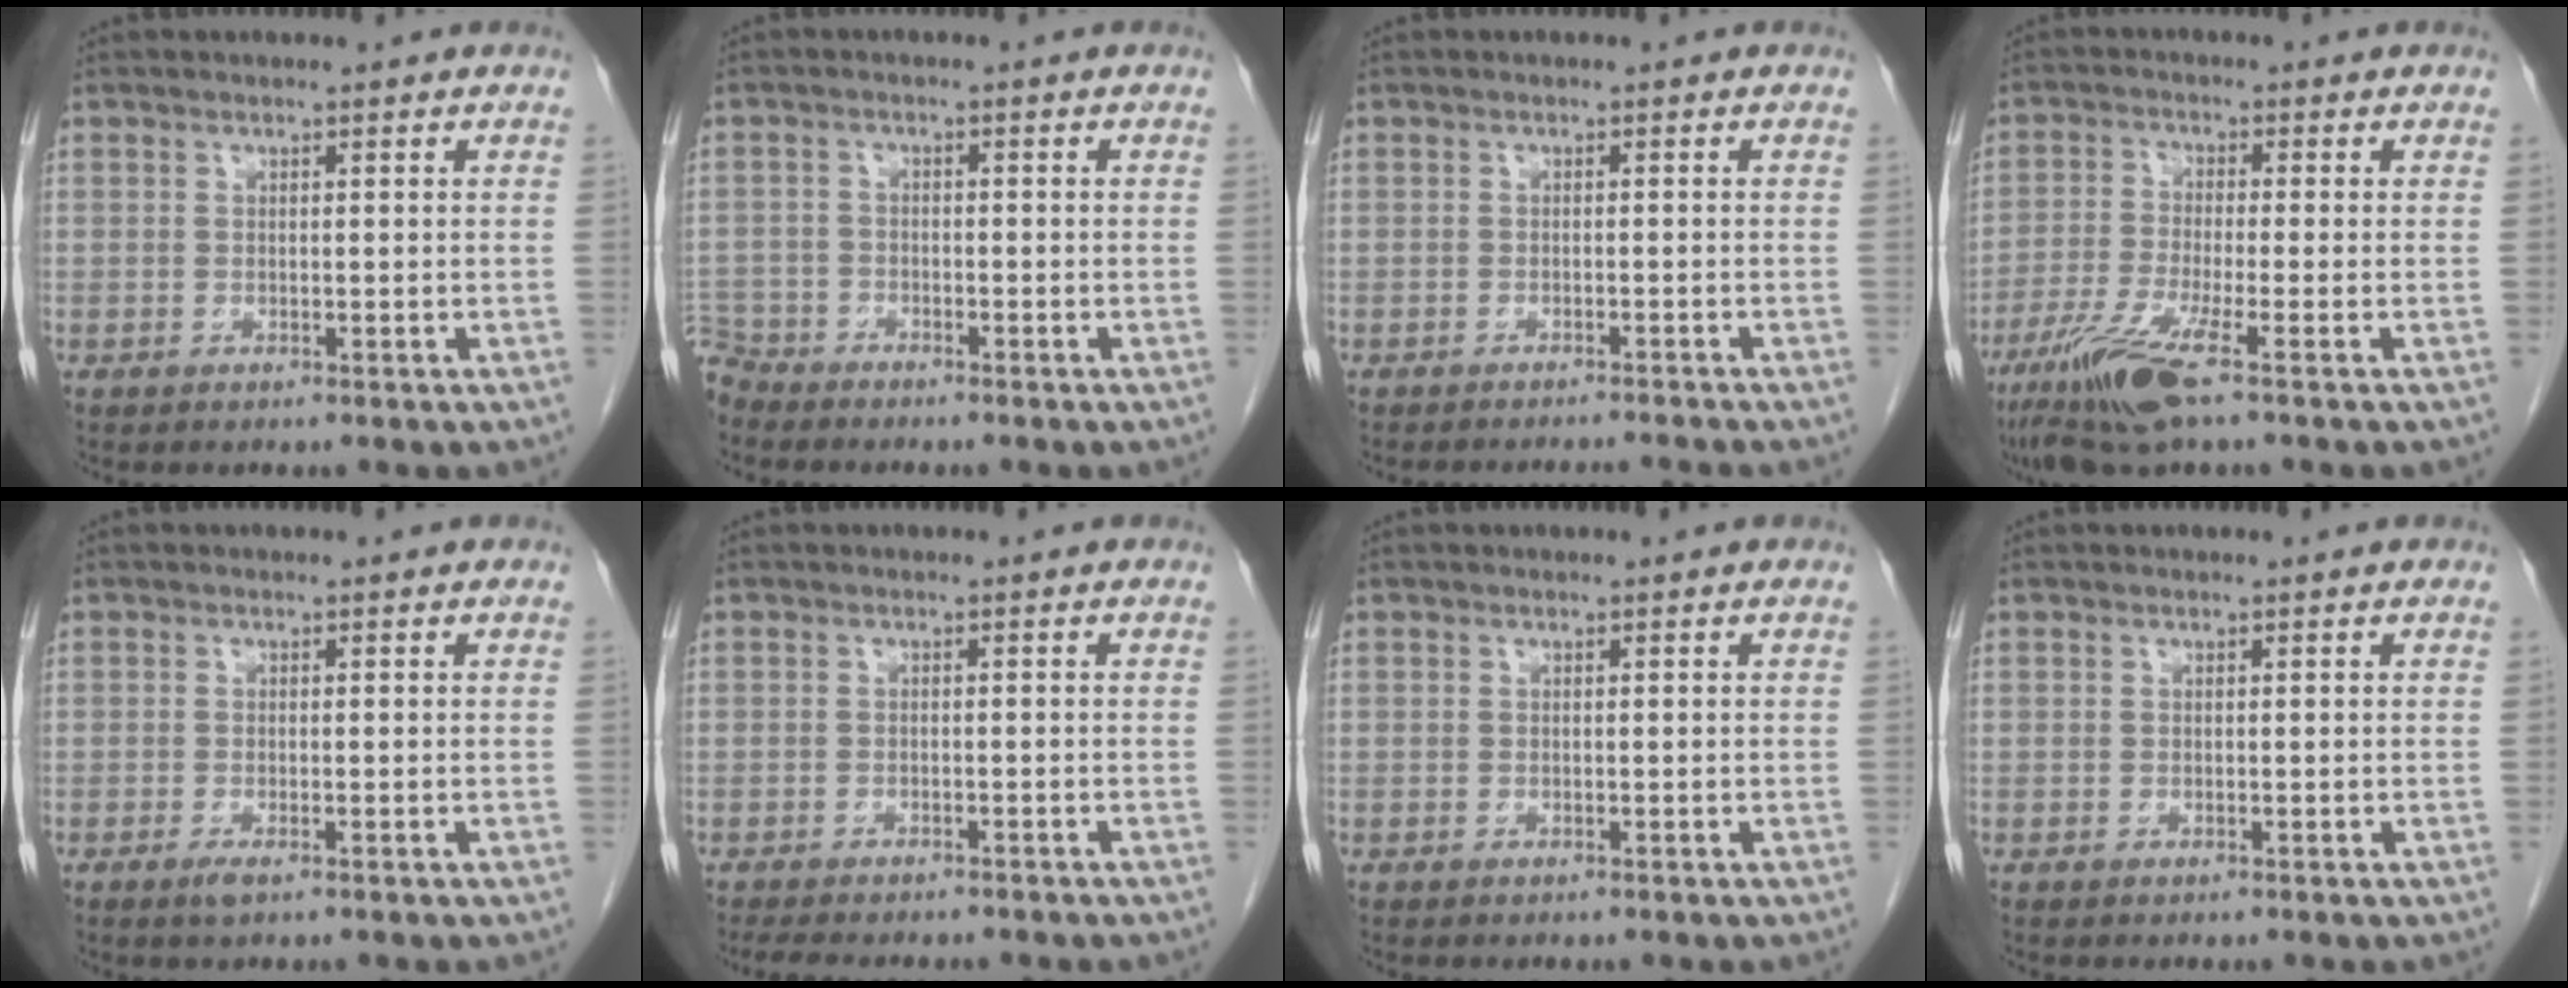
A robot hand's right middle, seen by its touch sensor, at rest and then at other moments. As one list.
[{"total": 4.3, "force": [-4.1, 1.1, -0.4], "torque": [0.010, -0.009, -0.082]}, {"total": 4.9, "force": [-4.7, -1.0, 1.0], "torque": [-0.007, -0.004, -0.060]}, {"total": 8.5, "force": [-4.9, 0.0, 6.9], "torque": [-0.143, -0.023, -0.096]}, {"total": 1.3, "force": [-0.9, 0.2, 1.0], "torque": [-0.022, -0.003, -0.015]}, {"total": 10.0, "force": [-8.6, 2.4, 4.5], "torque": [-0.062, -0.007, -0.109]}, {"total": 0.0}, {"total": 0.0}]